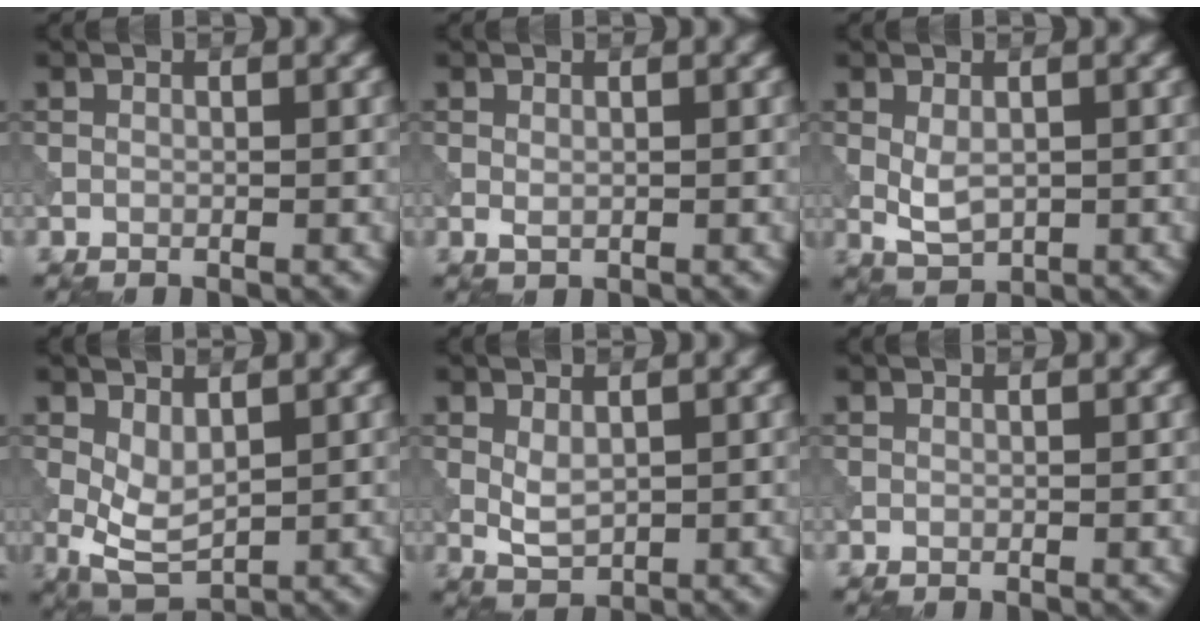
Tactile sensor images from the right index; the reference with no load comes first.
{"total": 0.7, "force": [0.0, 0.4, 0.6], "torque": [-0.014, -0.002, 0.002]}
{"total": 2.5, "force": [0.1, 1.5, 2.0], "torque": [-0.043, -0.002, 0.006]}
{"total": 3.6, "force": [0.5, 2.0, 3.0], "torque": [-0.066, -0.004, 0.013]}
{"total": 2.2, "force": [0.3, 1.3, 1.7], "torque": [-0.038, -0.003, 0.010]}
{"total": 0.0}